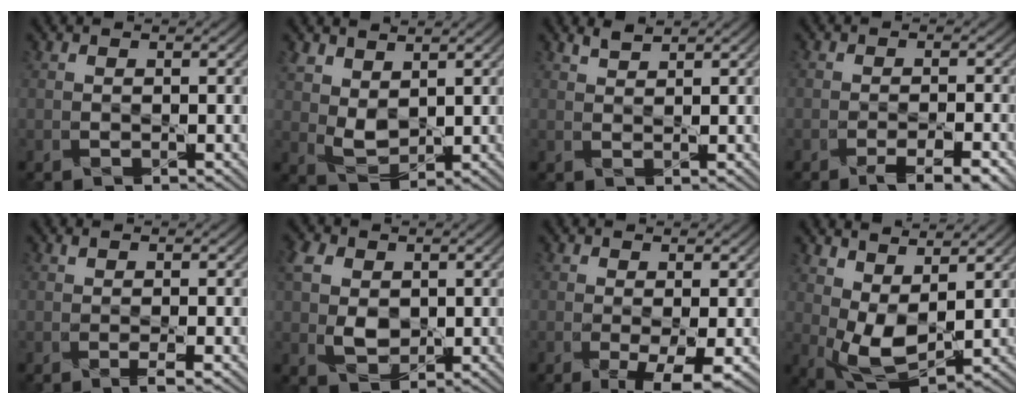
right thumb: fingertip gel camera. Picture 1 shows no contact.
{"total": 4.1, "force": [2.6, 2.2, 2.3], "torque": [-0.062, -0.002, 0.057]}
{"total": 1.5, "force": [1.4, -0.3, 0.0], "torque": [-0.011, 0.003, 0.030]}
{"total": 4.7, "force": [-3.3, 1.3, 3.0], "torque": [-0.044, 0.012, -0.042]}
{"total": 1.1, "force": [-0.3, -0.1, 1.1], "torque": [-0.024, 0.003, -0.006]}
{"total": 5.2, "force": [1.2, 3.9, 3.3], "torque": [-0.087, 0.003, 0.021]}
{"total": 4.5, "force": [-1.2, 1.3, 4.1], "torque": [-0.077, -0.004, -0.019]}
{"total": 6.8, "force": [2.9, 3.1, 5.3], "torque": [-0.125, 0.001, 0.058]}